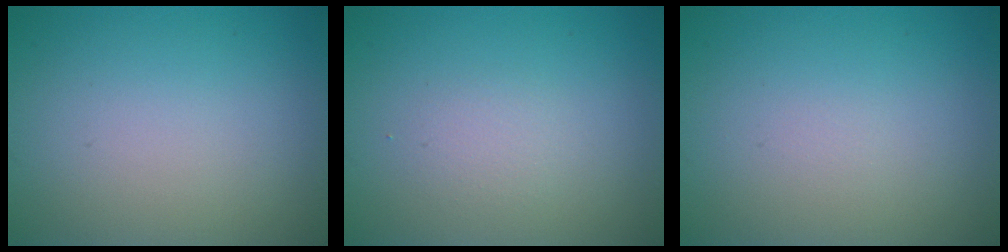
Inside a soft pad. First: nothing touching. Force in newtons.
{"total": 1.3, "press": 1.2, "slide": 0.1}
{"total": 0.0}